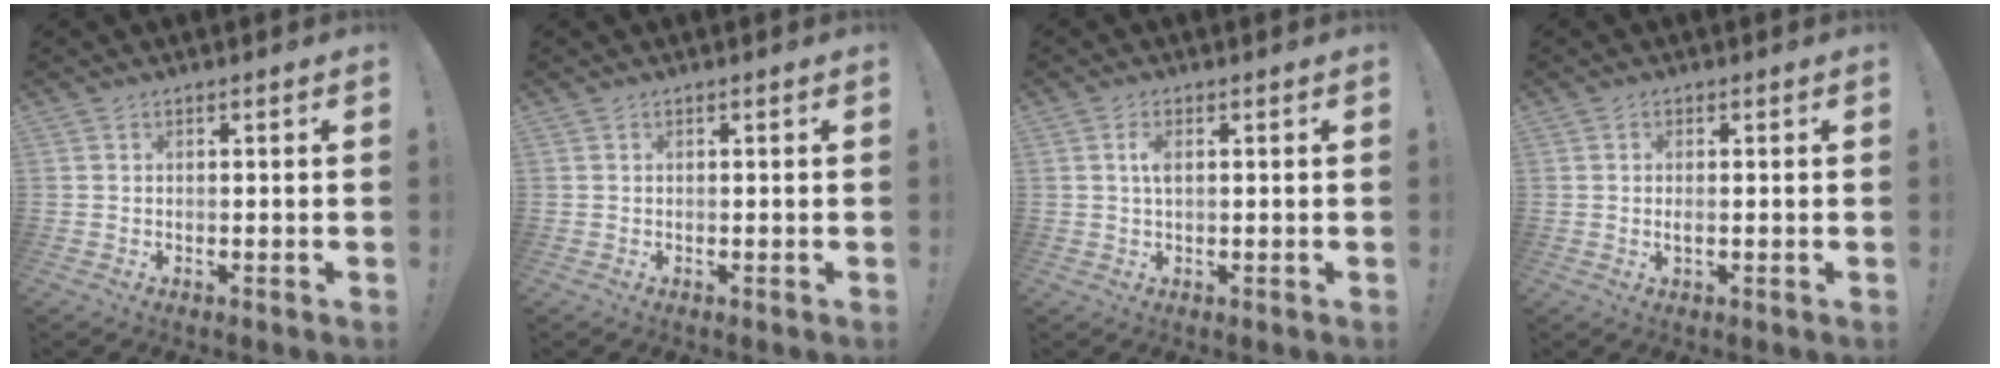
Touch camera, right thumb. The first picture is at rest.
{"total": 0.0}
{"total": 2.9, "force": [0.5, 1.2, 2.6], "torque": [-0.039, -0.001, 0.004]}
{"total": 1.7, "force": [-0.2, 0.6, 1.6], "torque": [-0.027, 0.001, -0.003]}